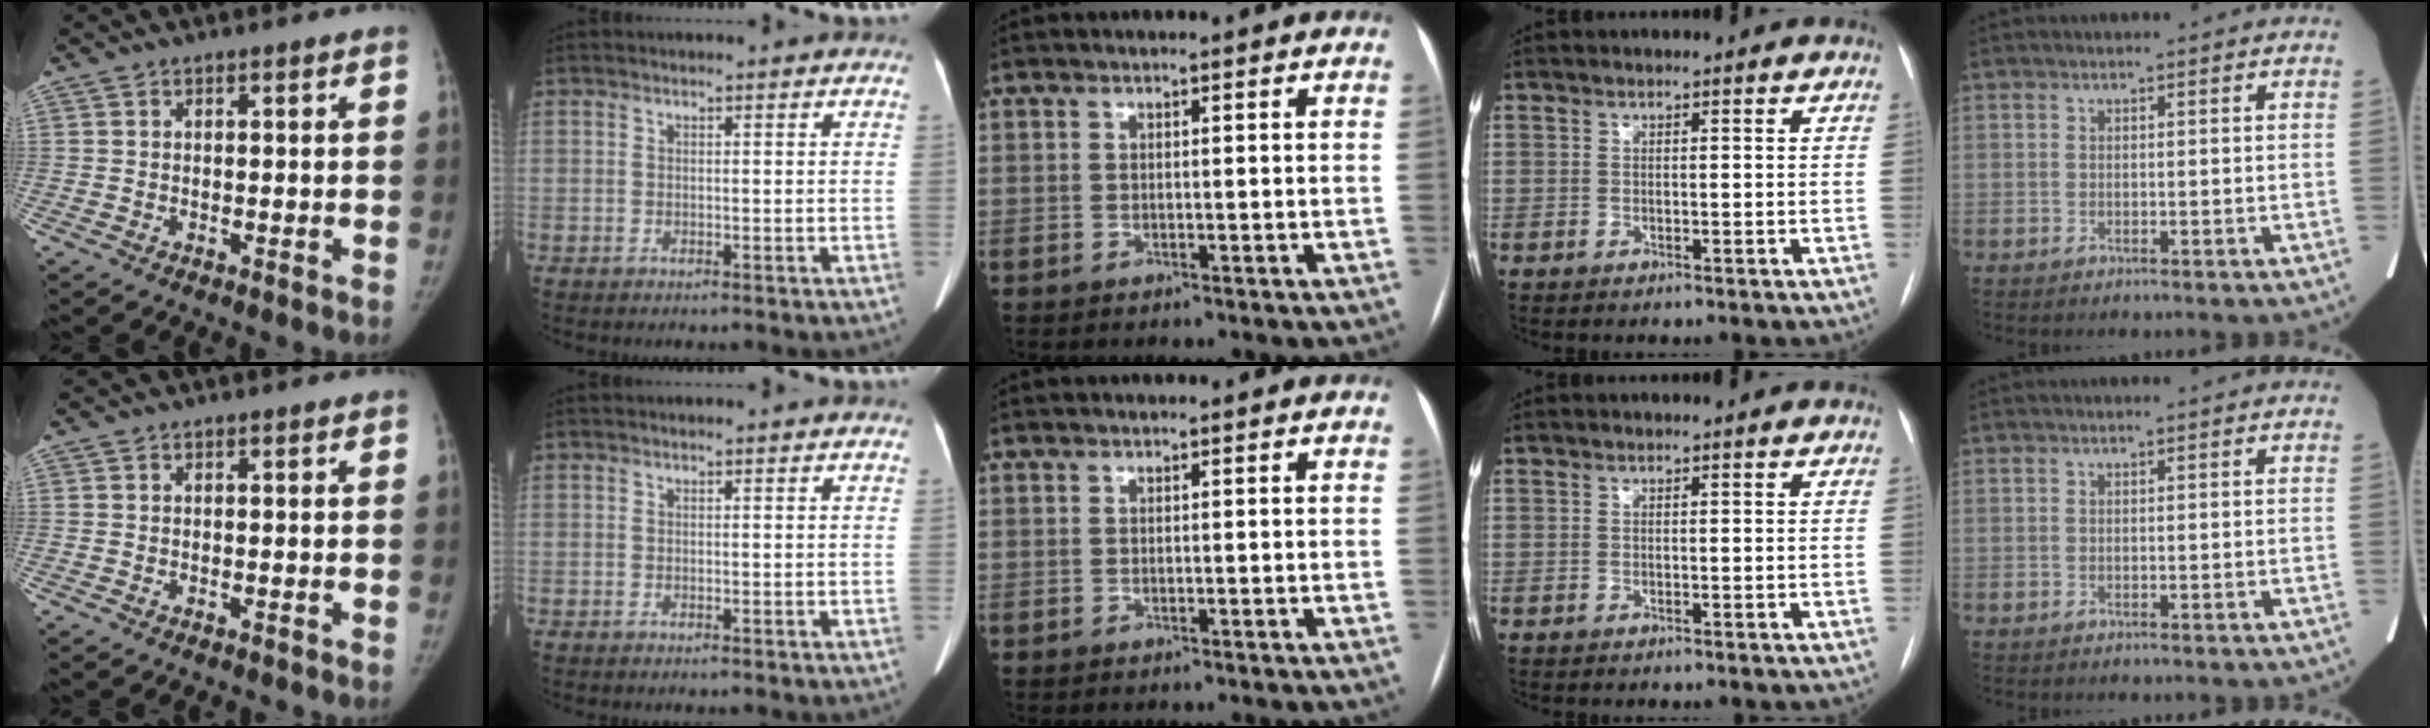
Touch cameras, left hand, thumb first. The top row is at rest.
{}